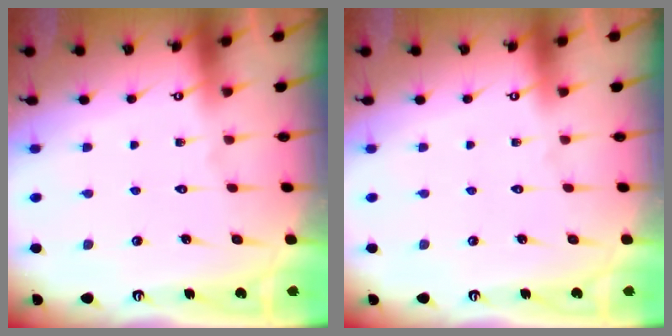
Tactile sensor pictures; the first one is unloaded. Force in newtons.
{"total": 0.0}